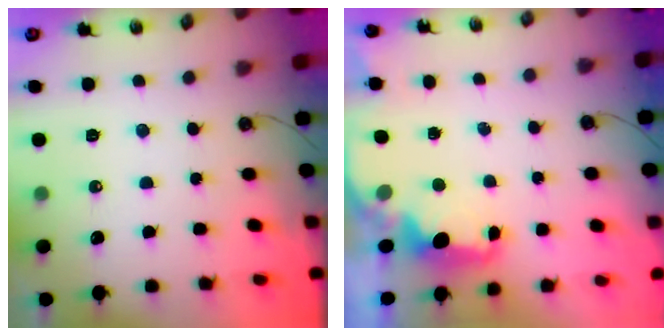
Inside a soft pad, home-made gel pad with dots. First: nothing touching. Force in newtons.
{"total": 2.4, "press": 2.3, "slide": 0.9}